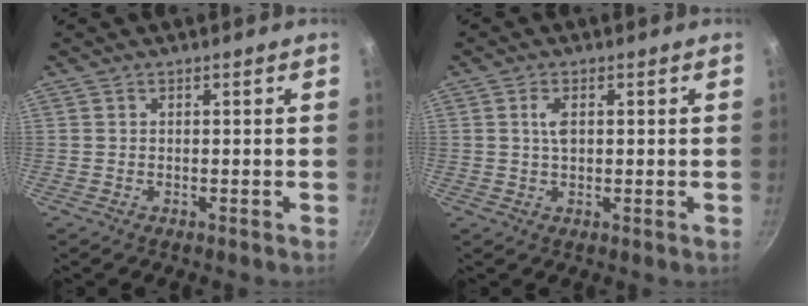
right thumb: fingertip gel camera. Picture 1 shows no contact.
{"total": 2.9, "force": [0.6, 1.5, 2.4], "torque": [-0.043, 0.003, 0.011]}